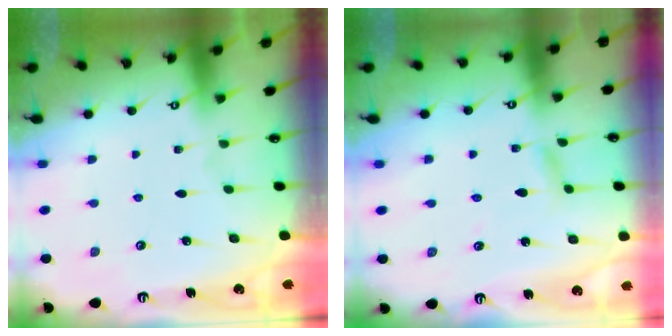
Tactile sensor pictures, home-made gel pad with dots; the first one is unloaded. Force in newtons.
{"total": 2.8, "press": 2.8, "slide": 0.1}